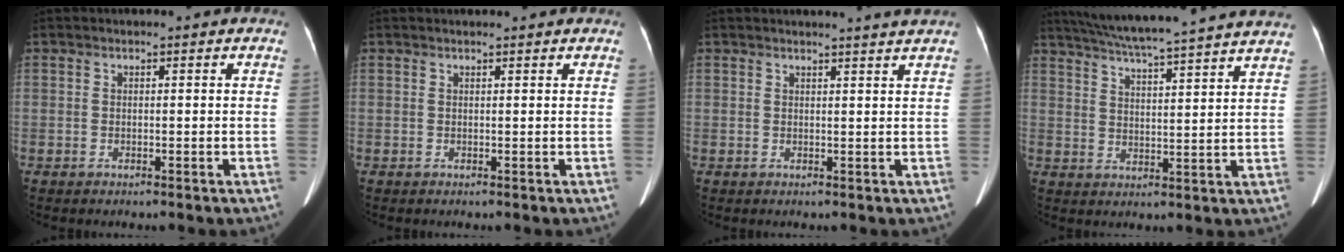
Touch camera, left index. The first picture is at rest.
{"total": 2.2, "force": [2.1, 0.1, 0.7], "torque": [-0.011, 0.020, 0.025]}
{"total": 4.4, "force": [4.0, -1.0, 1.4], "torque": [-0.017, -0.001, 0.037]}
{"total": 22.2, "force": [19.9, -0.6, 9.8], "torque": [-0.168, -0.001, 0.268]}